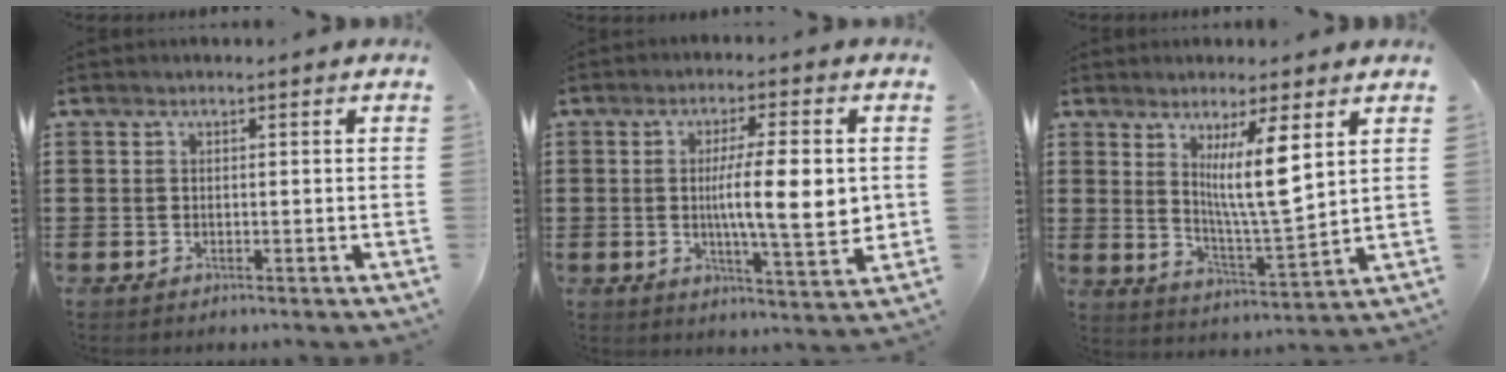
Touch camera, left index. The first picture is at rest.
{"total": 10.7, "force": [0.5, 2.3, 10.5], "torque": [-0.169, 0.000, 0.006]}
{"total": 9.2, "force": [4.4, 1.1, 8.0], "torque": [-0.147, -0.022, 0.071]}